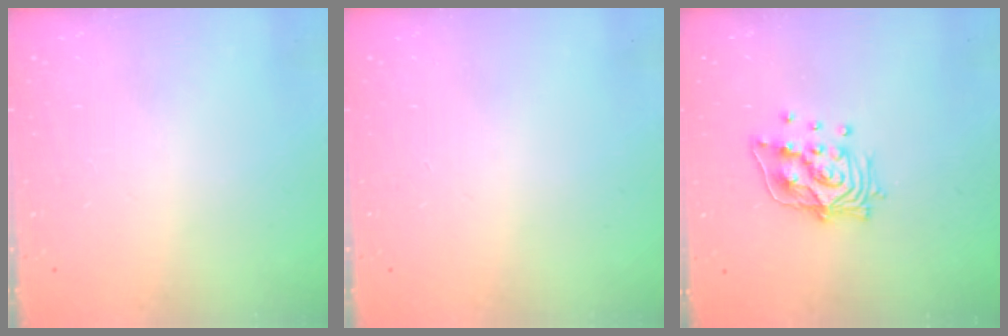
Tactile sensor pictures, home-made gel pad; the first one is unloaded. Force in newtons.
{"total": 0.0}
{"total": 12.4, "press": 12.3, "slide": 1.1}